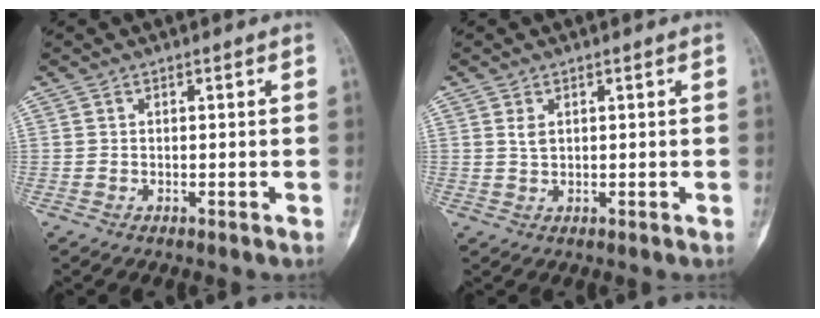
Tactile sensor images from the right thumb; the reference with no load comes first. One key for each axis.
{"total": 1.6, "fx": 0.6, "fy": 0.9, "fz": 1.1, "tx": -0.016, "ty": 0.000, "tz": 0.015}